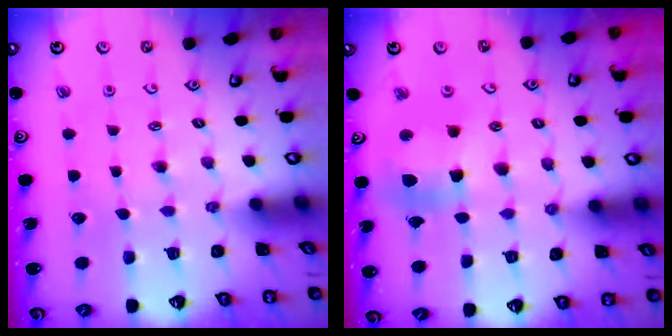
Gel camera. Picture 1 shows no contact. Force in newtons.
{"total": 11.6, "press": 11.5, "slide": 1.4}